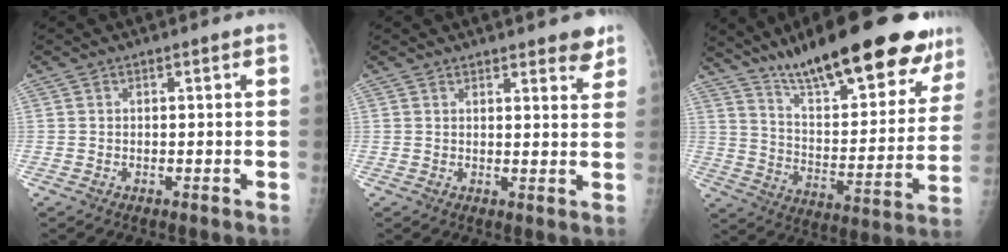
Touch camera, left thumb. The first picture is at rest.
{"total": 5.1, "force": [4.1, 1.5, 2.7], "torque": [-0.010, -0.020, 0.049]}
{"total": 28.5, "force": [20.5, 7.6, 18.3], "torque": [-0.236, -0.070, 0.311]}